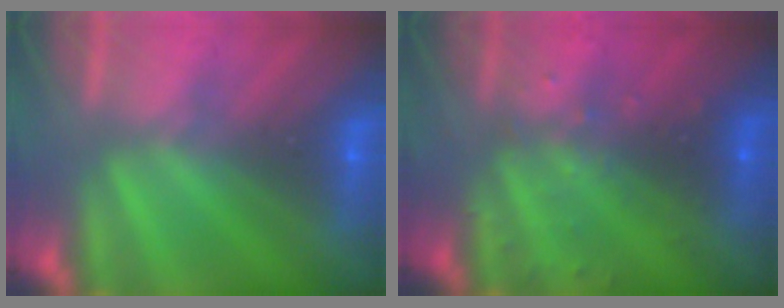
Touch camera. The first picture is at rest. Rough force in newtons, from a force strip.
{"total": 3.1}